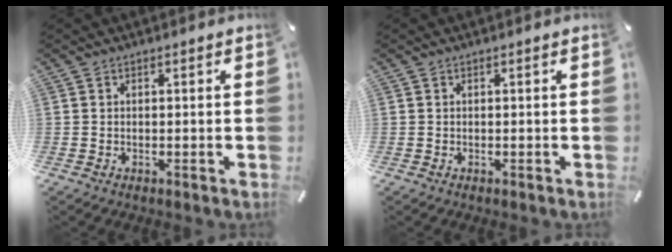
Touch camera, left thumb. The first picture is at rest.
{"total": 0.0}